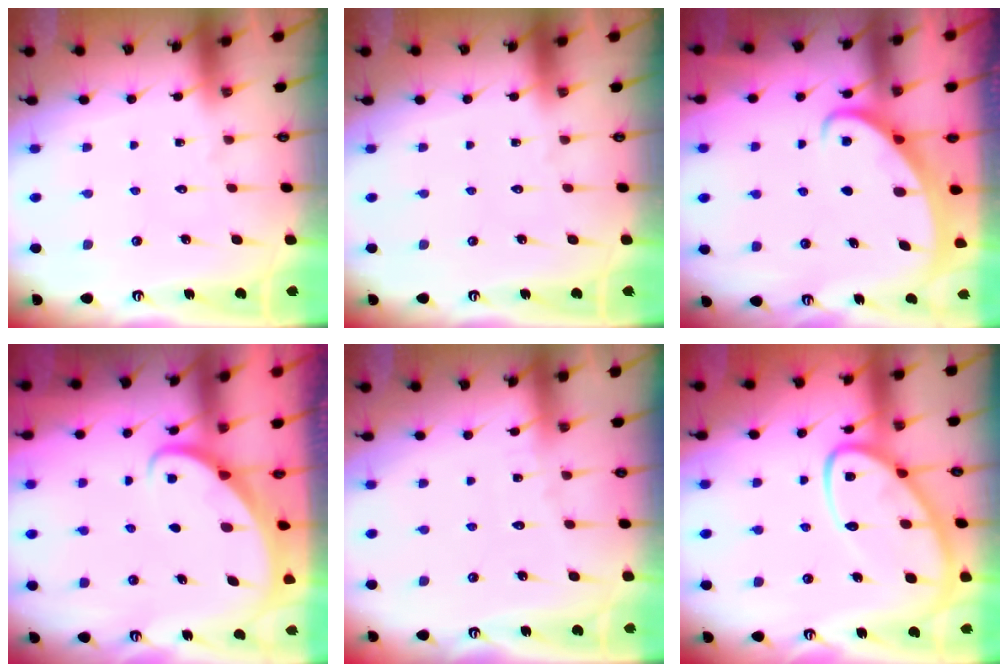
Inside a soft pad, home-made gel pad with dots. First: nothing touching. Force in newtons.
{"total": 0.0}
{"total": 2.5, "press": 2.5, "slide": 0.3}
{"total": 2.2, "press": 2.2, "slide": 0.2}
{"total": 2.9, "press": 2.9, "slide": 0.3}
{"total": 12.2, "press": 12.2, "slide": 1.2}